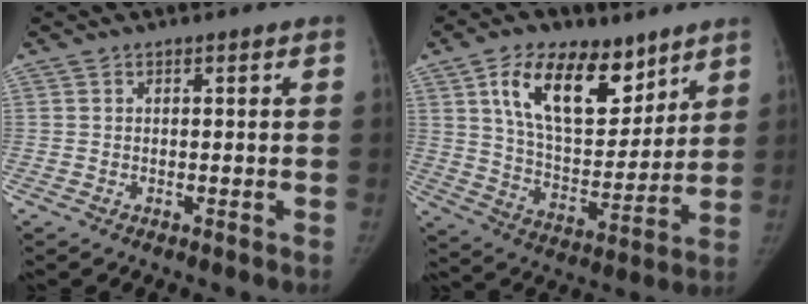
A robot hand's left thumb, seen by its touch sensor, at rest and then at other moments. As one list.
[{"total": 18.4, "force": [9.9, 9.9, 11.8], "torque": [-0.150, -0.052, 0.180]}]